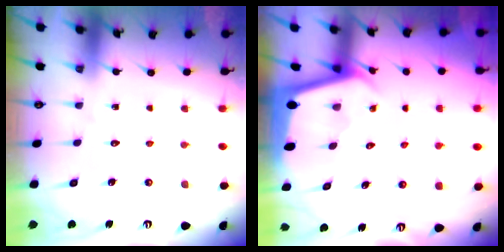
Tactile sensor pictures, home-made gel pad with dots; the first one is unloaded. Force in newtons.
{"total": 2.2, "press": 2.2, "slide": 0.2}